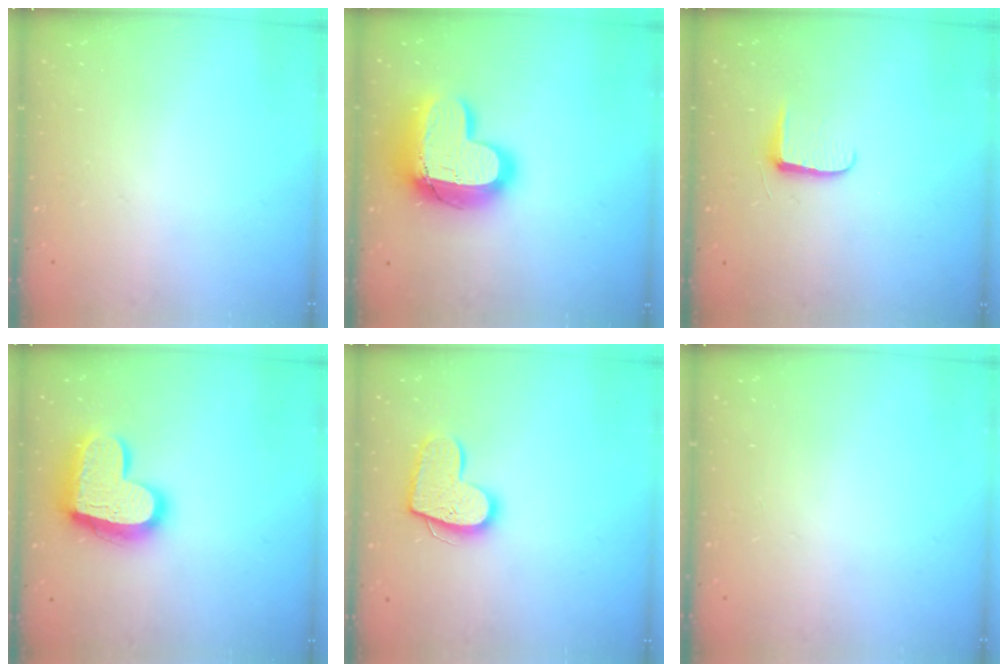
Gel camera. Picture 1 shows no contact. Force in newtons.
{"total": 18.9, "press": 18.8, "slide": 1.5}
{"total": 5.6, "press": 5.6, "slide": 0.7}
{"total": 18.2, "press": 18.1, "slide": 1.4}
{"total": 14.2, "press": 14.2, "slide": 1.0}
{"total": 0.0}